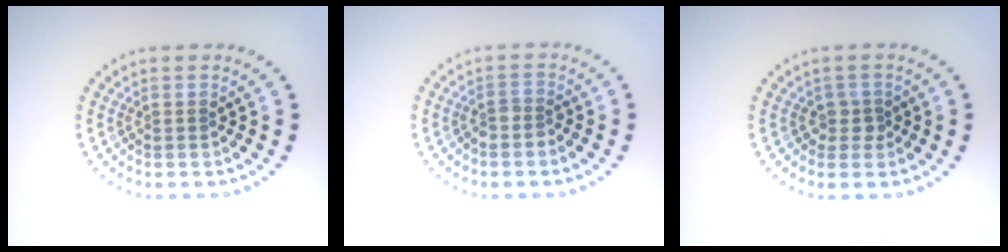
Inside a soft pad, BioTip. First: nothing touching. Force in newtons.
{"total": 1.5, "press": 1.1, "slide": 0.9}
{"total": 1.5, "press": 1.3, "slide": 0.8}